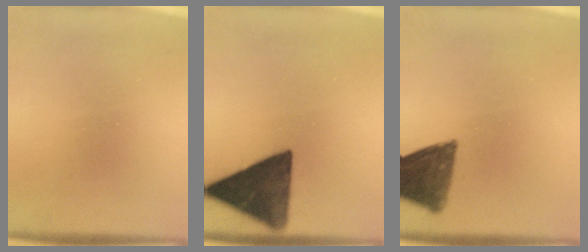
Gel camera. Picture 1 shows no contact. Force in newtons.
{"total": 13.4}
{"total": 12.0}